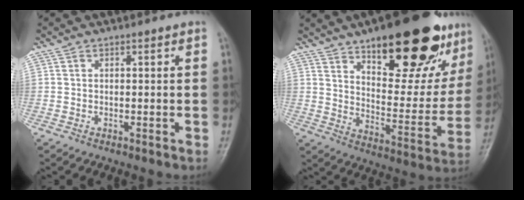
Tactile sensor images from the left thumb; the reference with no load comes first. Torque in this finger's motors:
{"motor_torque": [2.53, 2.48, 1.34, -1.44, 0.16]}